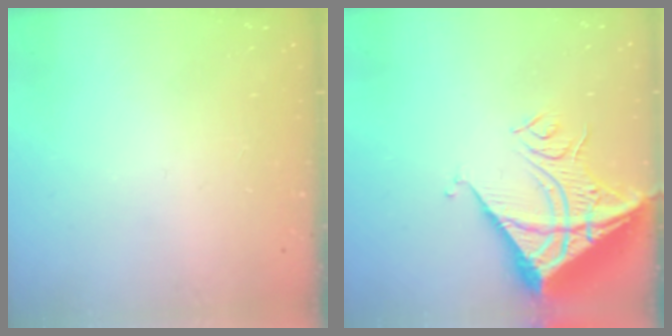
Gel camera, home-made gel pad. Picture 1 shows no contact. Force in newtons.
{"total": 14.2, "press": 14.1, "slide": 1.9}